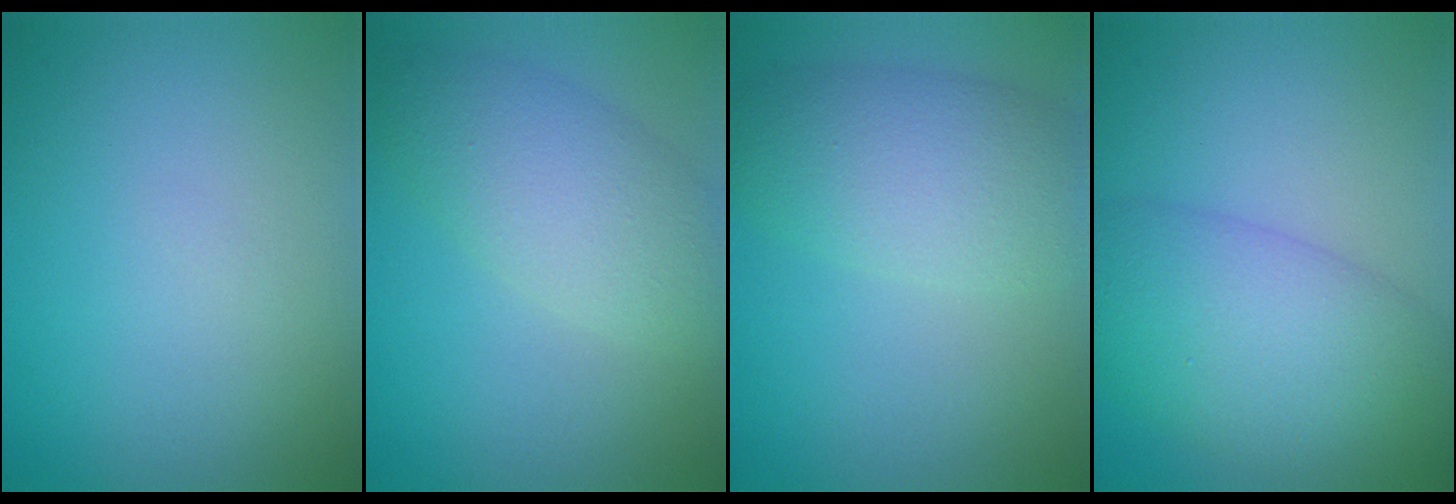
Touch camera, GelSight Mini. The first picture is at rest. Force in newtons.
{"total": 5.2, "press": 5.2, "slide": 0.3}
{"total": 5.5, "press": 5.5, "slide": 0.3}
{"total": 7.5, "press": 7.5, "slide": 0.3}